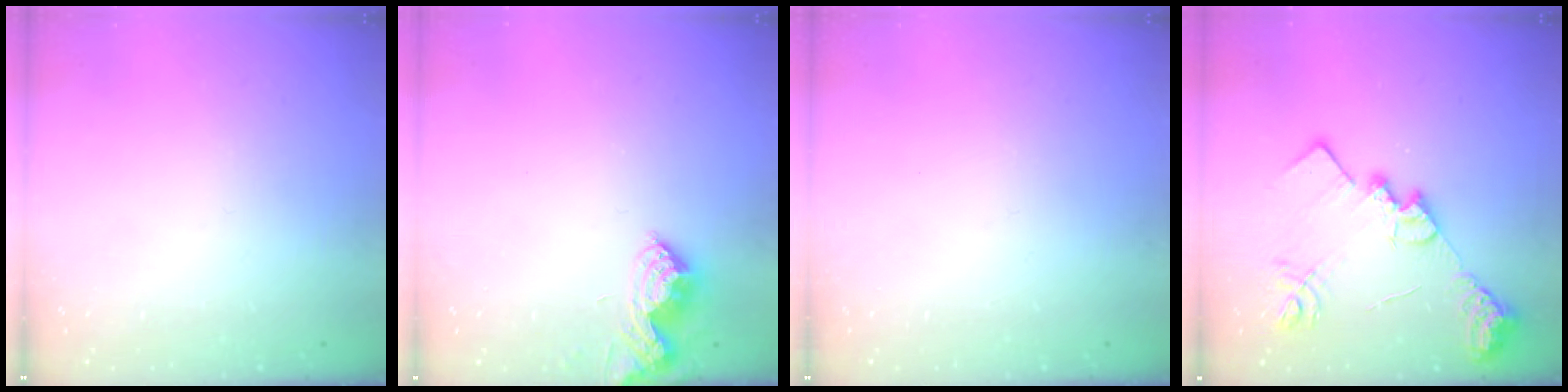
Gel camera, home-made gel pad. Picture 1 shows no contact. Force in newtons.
{"total": 7.8, "press": 7.8, "slide": 0.2}
{"total": 0.0}
{"total": 17.7, "press": 17.6, "slide": 1.0}